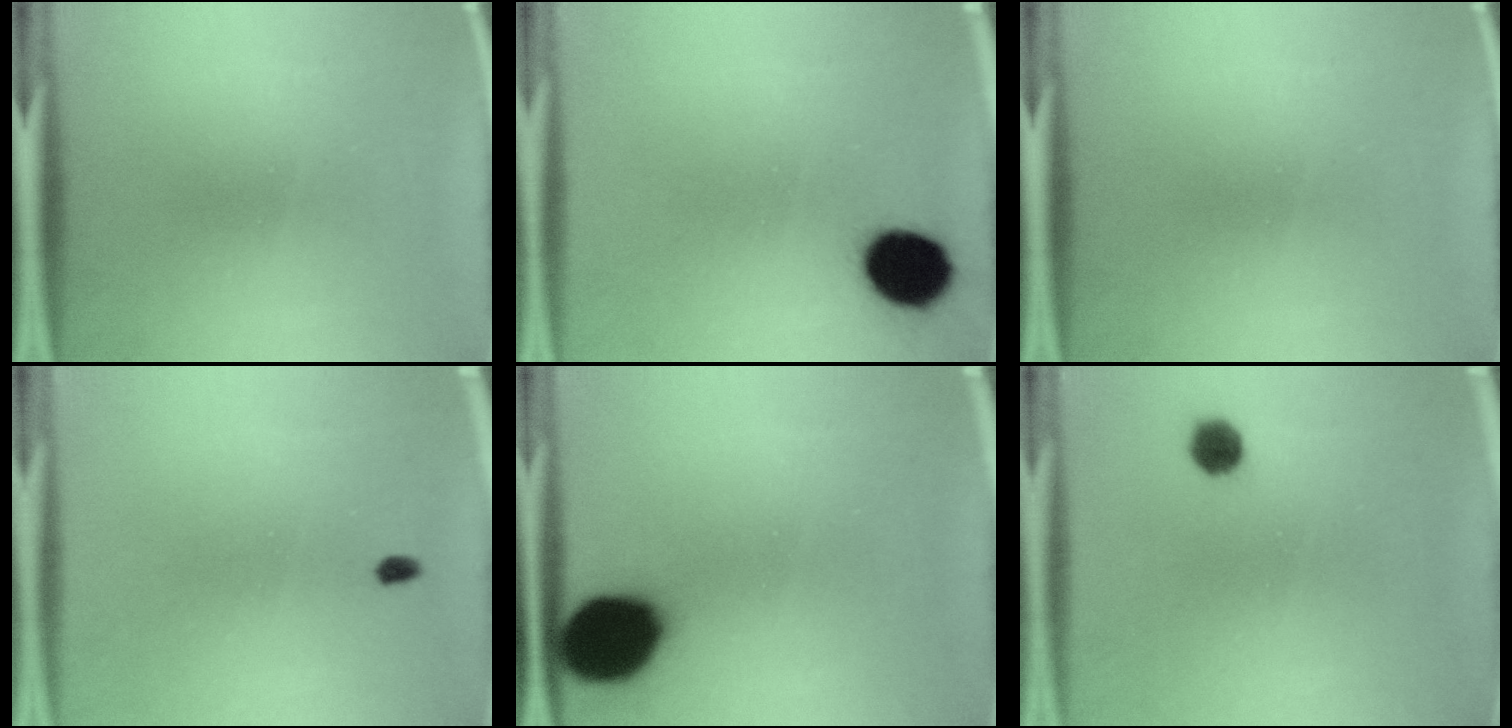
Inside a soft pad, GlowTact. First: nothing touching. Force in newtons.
{"total": 10.6}
{"total": 0.0}
{"total": 1.1}
{"total": 15.1}
{"total": 3.4}